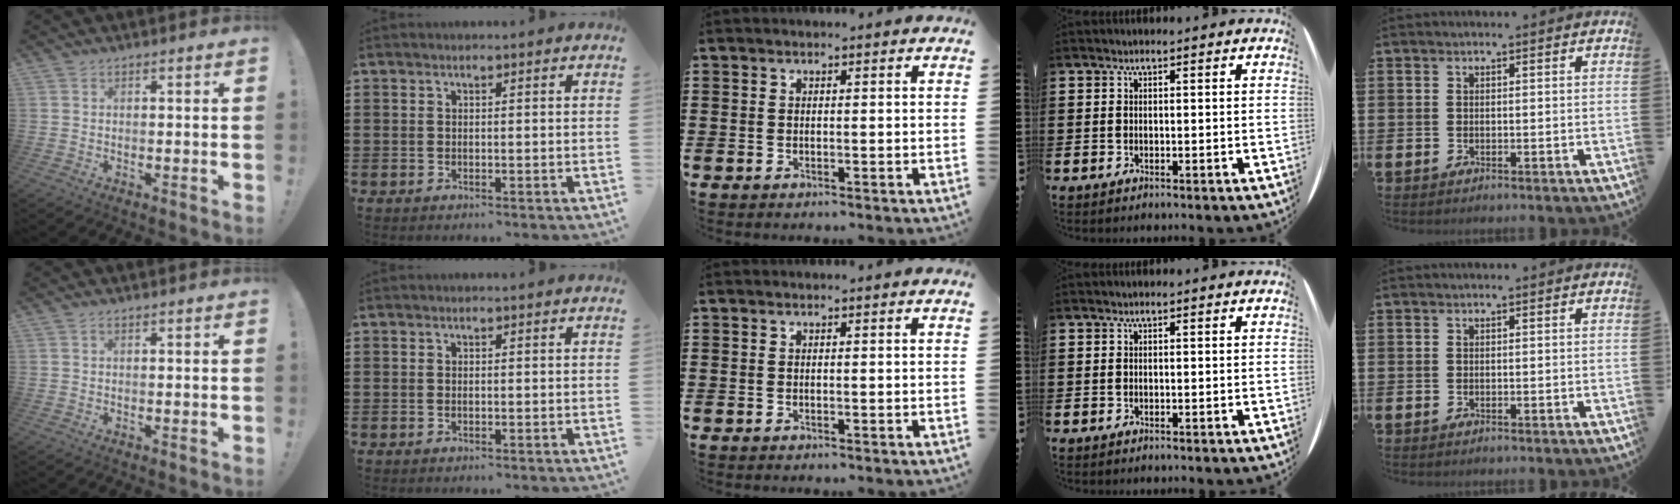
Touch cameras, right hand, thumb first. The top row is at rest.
{"thumb": {"total": 0.7, "force": [0.2, 0.3, 0.6], "torque": [-0.013, 0.002, 0.004]}}